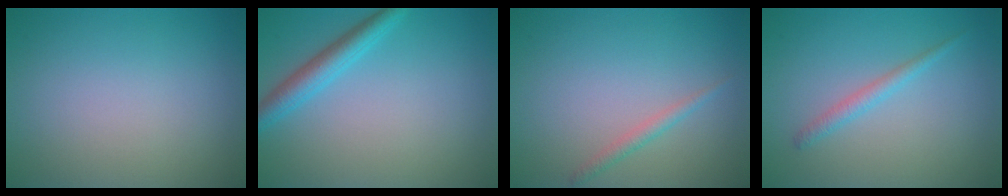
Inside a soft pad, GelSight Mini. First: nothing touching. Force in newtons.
{"total": 3.0, "press": 2.9, "slide": 0.2}
{"total": 1.2, "press": 1.2, "slide": 0.0}
{"total": 1.4, "press": 1.4, "slide": 0.1}